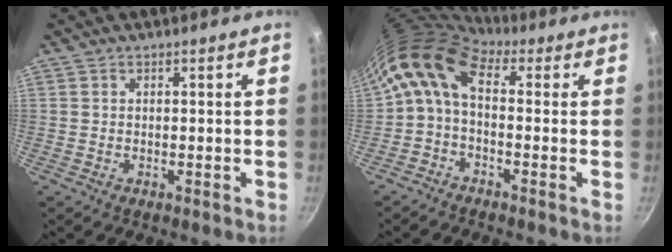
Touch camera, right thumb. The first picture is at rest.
{"total": 9.6, "force": [1.2, 5.6, 7.7], "torque": [-0.148, 0.027, 0.004]}